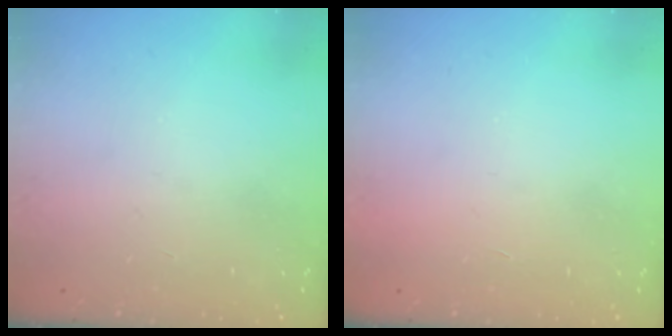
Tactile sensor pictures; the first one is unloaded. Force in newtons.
{"total": 1.5, "press": 1.5, "slide": 0.1}